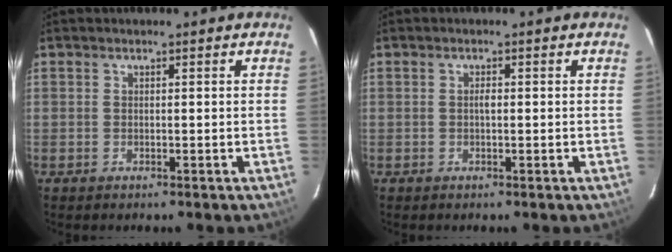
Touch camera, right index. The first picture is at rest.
{"total": 1.0, "force": [-0.1, 0.4, 0.9], "torque": [-0.015, 0.004, -0.003]}